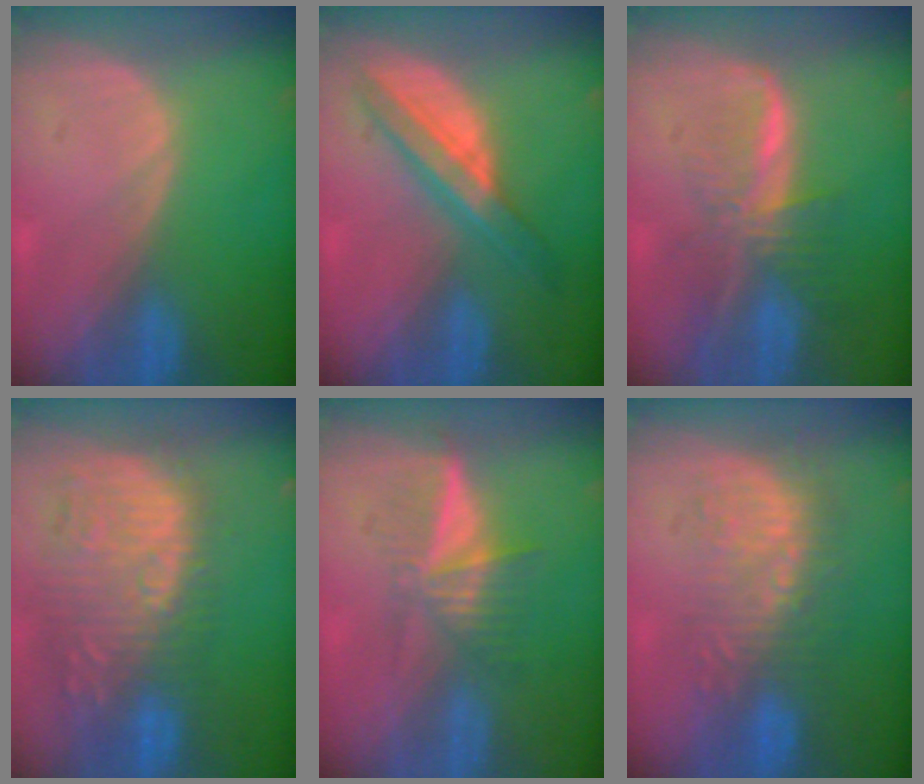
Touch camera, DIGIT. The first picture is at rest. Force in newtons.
{"total": 6.2, "press": 6.2, "slide": 0.1}
{"total": 8.3, "press": 6.9, "slide": 4.5}
{"total": 12.4, "press": 11.5, "slide": 4.7}
{"total": 6.3, "press": 5.3, "slide": 3.5}
{"total": 8.8, "press": 8.6, "slide": 1.9}